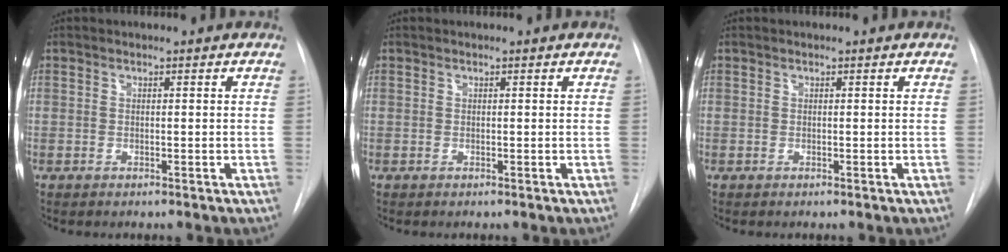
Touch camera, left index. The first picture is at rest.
{"total": 0.0}
{"total": 0.0}